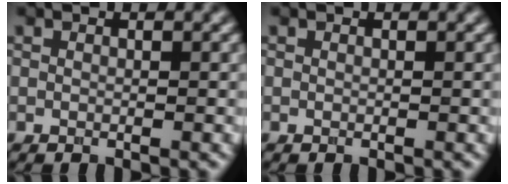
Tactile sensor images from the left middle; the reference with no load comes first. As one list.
[{"total": 0.0}]